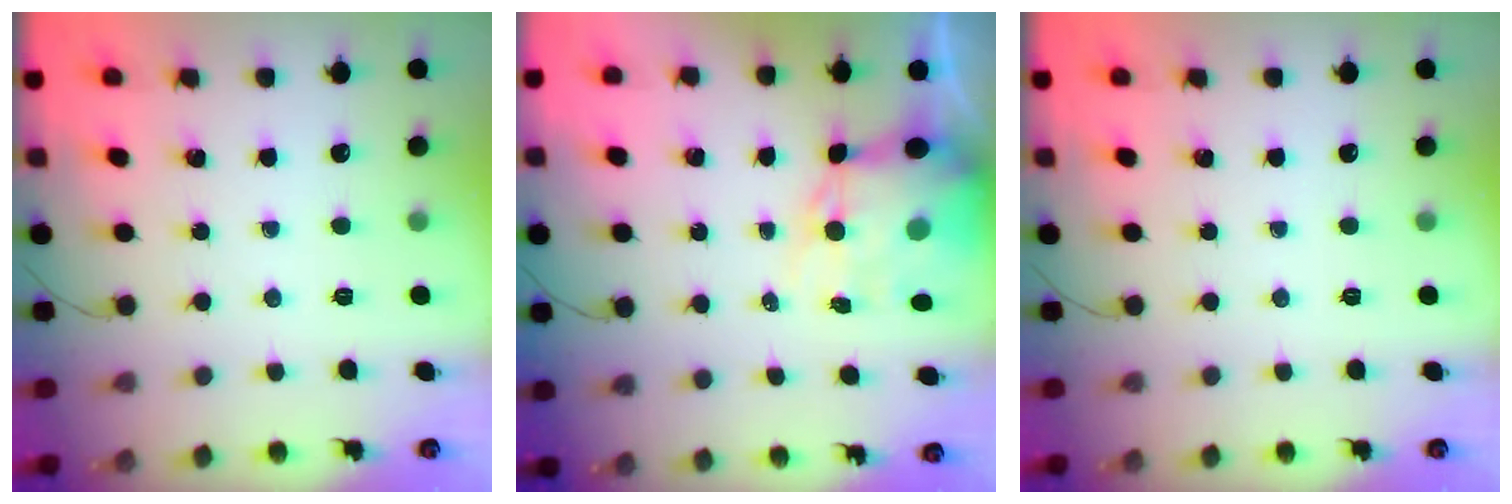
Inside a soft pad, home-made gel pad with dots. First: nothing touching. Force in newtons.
{"total": 12.4, "press": 12.0, "slide": 3.0}
{"total": 0.0}